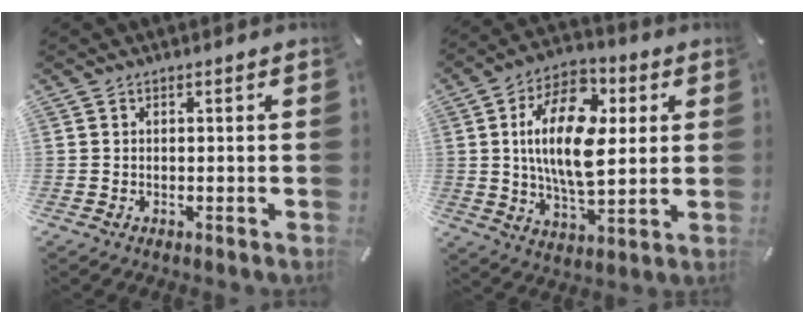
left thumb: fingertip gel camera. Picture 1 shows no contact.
{"total": 18.1, "force": [3.6, 10.2, 14.5], "torque": [-0.277, 0.002, 0.059]}